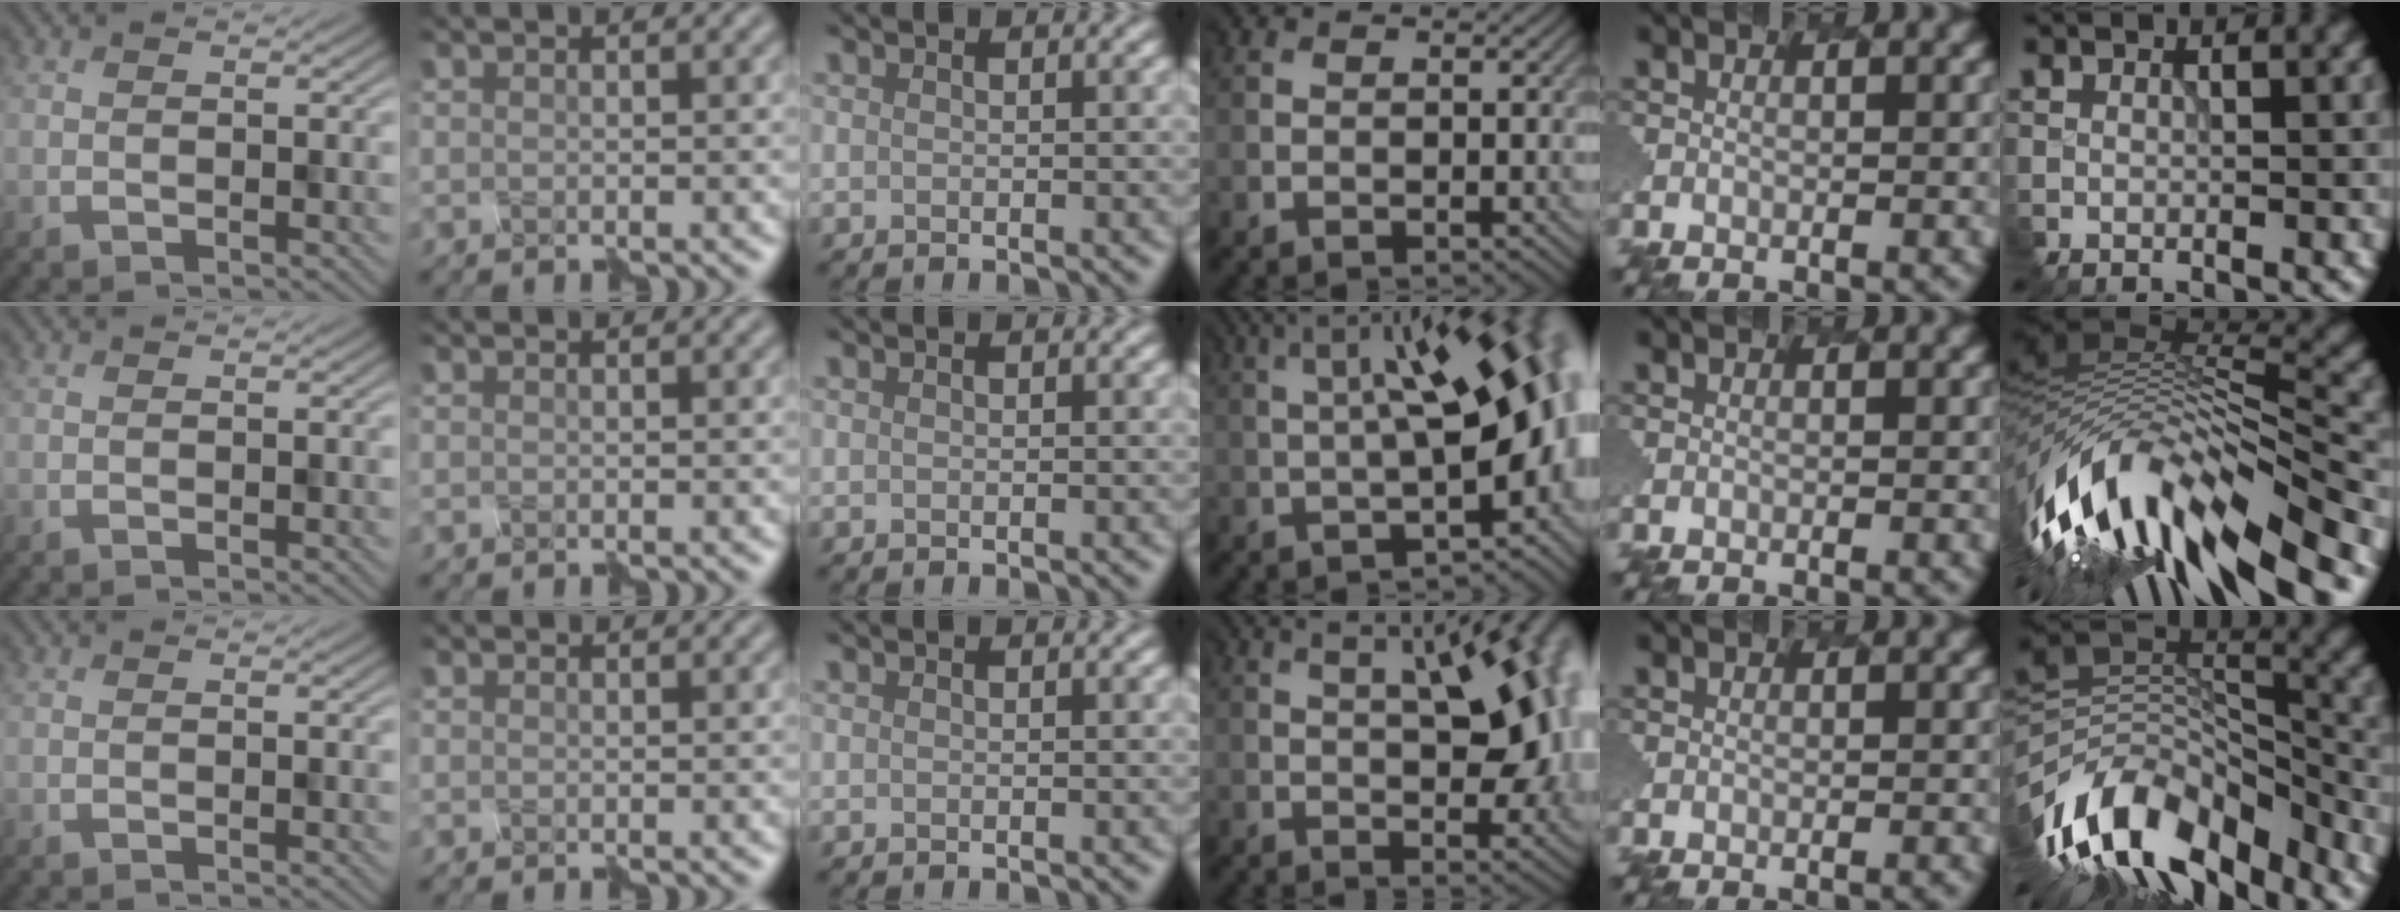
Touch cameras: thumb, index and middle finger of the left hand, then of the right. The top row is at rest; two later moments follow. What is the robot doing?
{"motion": "disassemble", "object": "spray bottle"}